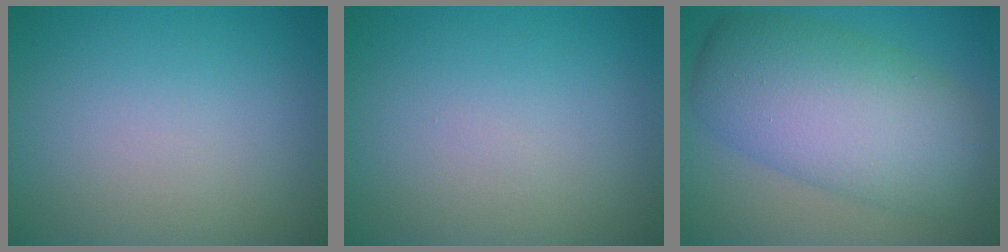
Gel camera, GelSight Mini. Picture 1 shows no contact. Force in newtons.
{"total": 0.0}
{"total": 10.0, "press": 10.0, "slide": 0.2}